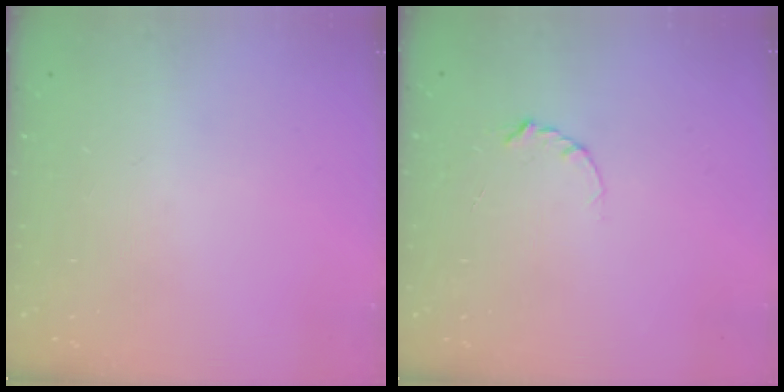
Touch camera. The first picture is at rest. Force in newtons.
{"total": 2.9, "press": 2.9, "slide": 0.3}